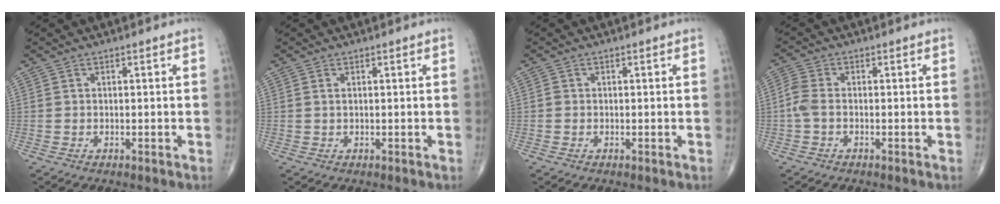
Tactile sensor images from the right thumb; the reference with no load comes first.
{"total": 0.7, "force": [0.3, 0.2, 0.6], "torque": [-0.018, 0.004, 0.007]}
{"total": 0.5, "force": [-0.1, 0.5, 0.2], "torque": [-0.003, 0.001, -0.003]}
{"total": 3.2, "force": [-0.7, 1.6, 2.7], "torque": [-0.074, 0.007, -0.023]}